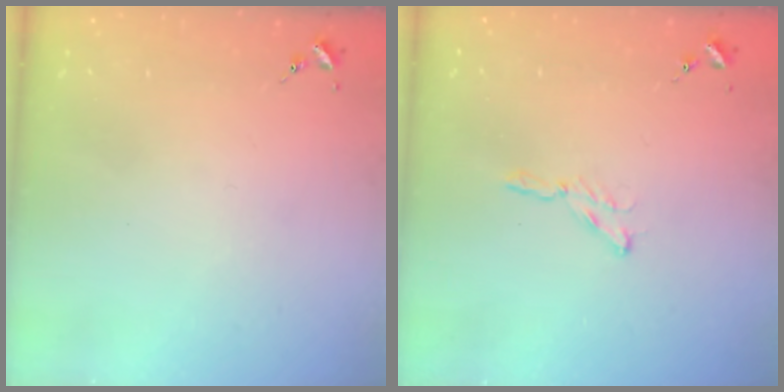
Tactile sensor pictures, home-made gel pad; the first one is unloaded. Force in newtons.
{"total": 2.9, "press": 2.9, "slide": 0.3}